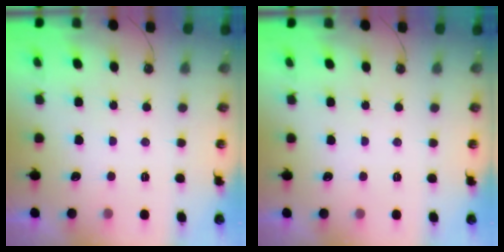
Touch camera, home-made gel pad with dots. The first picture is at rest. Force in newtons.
{"total": 0.0}